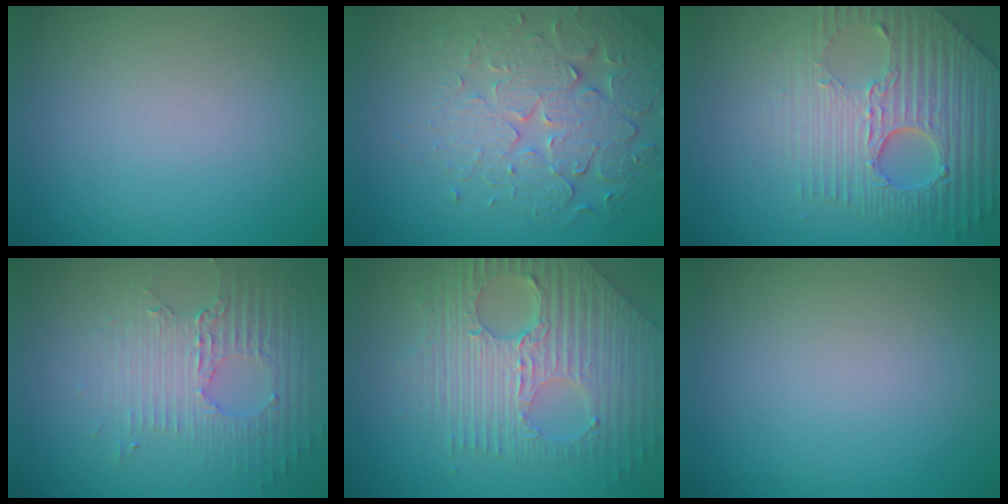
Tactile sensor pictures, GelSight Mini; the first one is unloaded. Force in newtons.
{"total": 5.9, "press": 4.8, "slide": 3.4}
{"total": 8.2, "press": 5.7, "slide": 5.9}
{"total": 3.6, "press": 3.1, "slide": 1.8}
{"total": 8.9, "press": 6.0, "slide": 6.6}
{"total": 0.0}